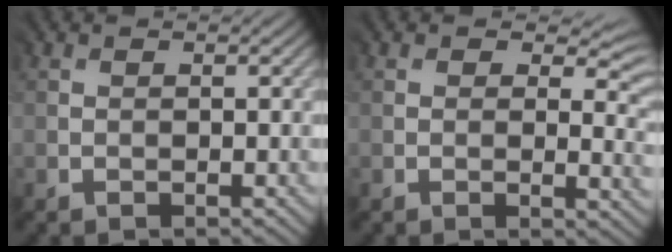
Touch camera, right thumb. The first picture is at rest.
{"total": 5.2, "force": [1.6, 2.8, 4.1], "torque": [-0.058, -0.007, 0.021]}